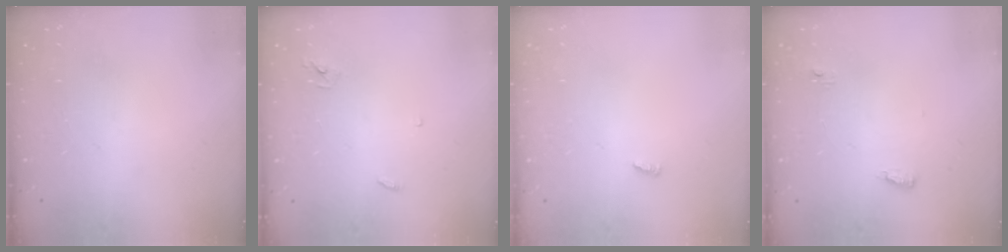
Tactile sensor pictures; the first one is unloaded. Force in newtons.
{"total": 2.9, "press": 2.9, "slide": 0.2}
{"total": 2.7, "press": 2.7, "slide": 0.2}
{"total": 3.7, "press": 3.5, "slide": 1.2}